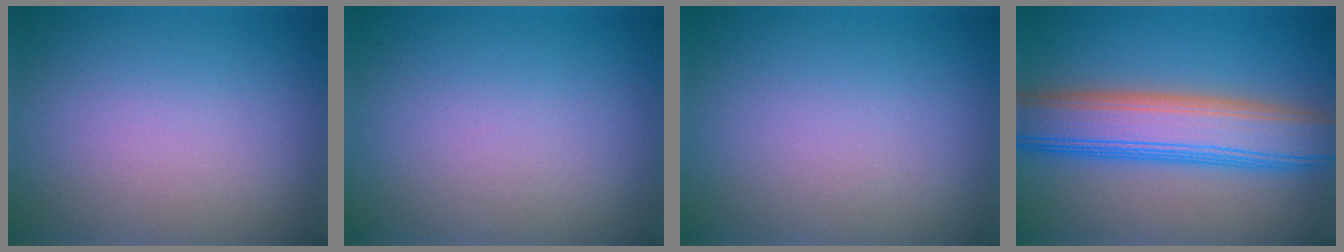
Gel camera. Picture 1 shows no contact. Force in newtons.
{"total": 0.0}
{"total": 0.0}
{"total": 8.4, "press": 8.4, "slide": 0.3}